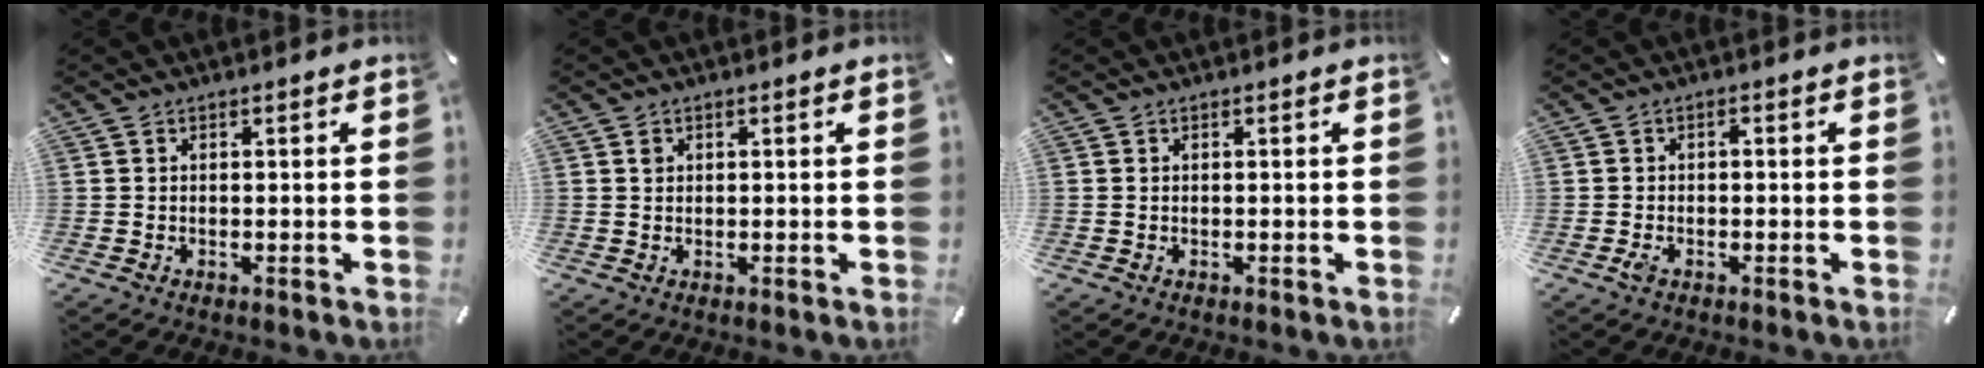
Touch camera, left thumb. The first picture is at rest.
{"total": 0.8, "force": [0.3, 0.7, 0.3], "torque": [0.003, -0.001, 0.004]}
{"total": 0.0}
{"total": 1.7, "force": [-0.7, 0.8, 1.3], "torque": [-0.032, 0.001, -0.017]}